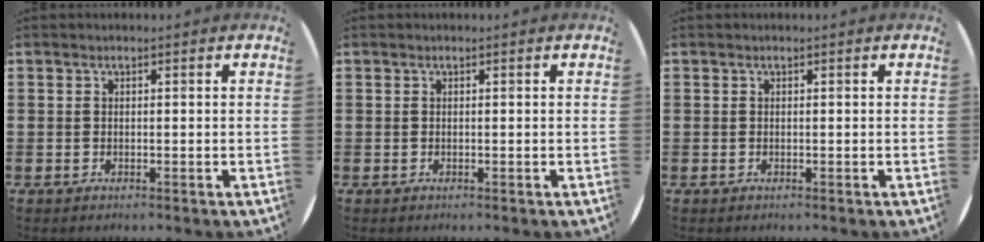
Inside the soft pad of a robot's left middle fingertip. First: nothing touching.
{"total": 0.0}
{"total": 0.0}